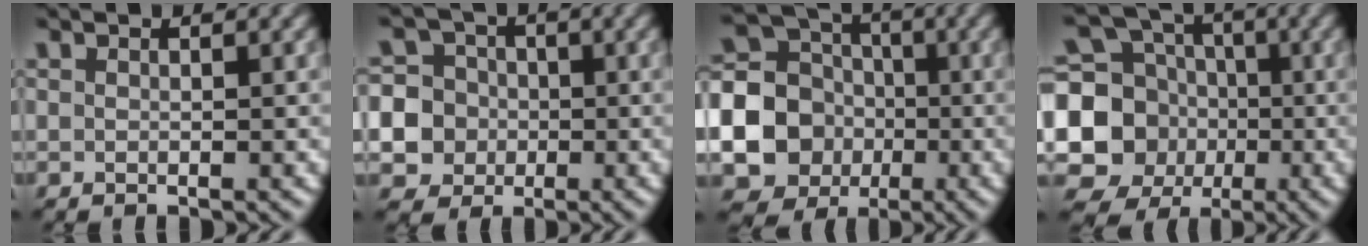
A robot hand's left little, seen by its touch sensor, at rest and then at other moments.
{"total": 10.4, "force": [-1.9, 9.9, 2.6], "torque": [-0.070, 0.004, -0.043]}
{"total": 18.7, "force": [-3.9, 17.6, 4.7], "torque": [-0.146, -0.015, -0.110]}
{"total": 10.0, "force": [-1.8, 9.1, 3.8], "torque": [-0.089, -0.020, -0.044]}